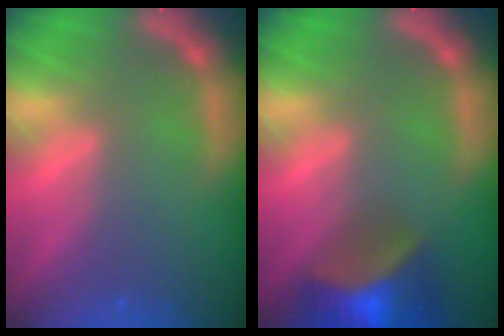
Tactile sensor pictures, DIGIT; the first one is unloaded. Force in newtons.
{"total": 9.5}